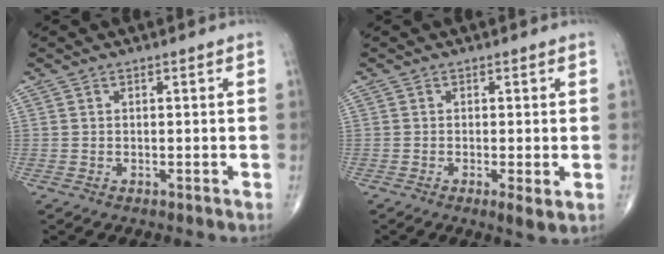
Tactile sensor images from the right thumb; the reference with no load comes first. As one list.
[{"total": 2.9, "force": [-0.7, 0.6, 2.8], "torque": [-0.053, -0.012, -0.015]}]